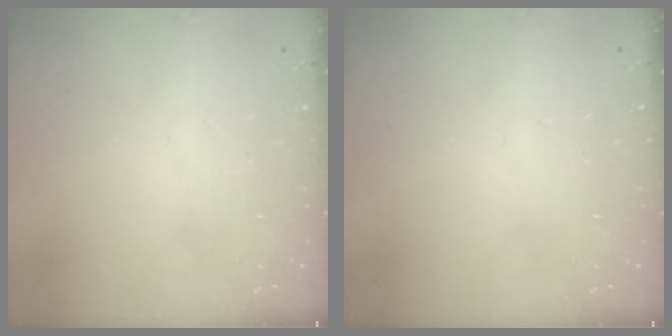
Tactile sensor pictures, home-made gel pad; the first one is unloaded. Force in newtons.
{"total": 0.0}